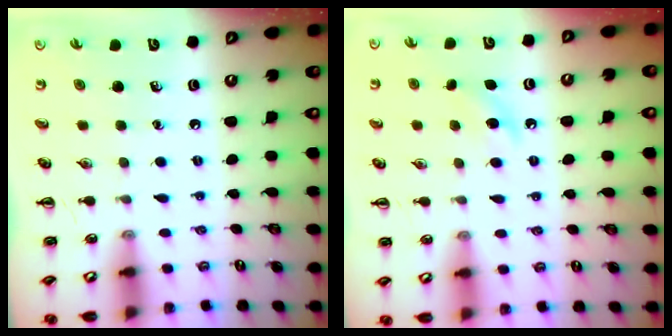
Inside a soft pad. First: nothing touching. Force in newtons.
{"total": 5.7, "press": 5.5, "slide": 1.6}